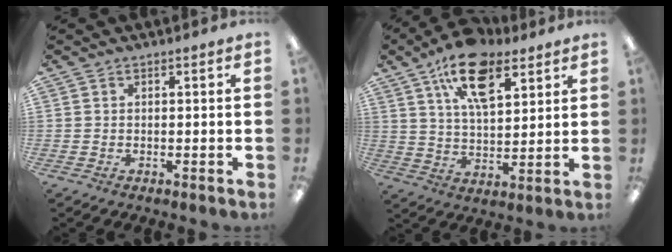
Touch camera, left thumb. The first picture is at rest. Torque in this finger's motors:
{"motor_torque": [0.18, 0.20, 1.46, -1.31, 0.12]}